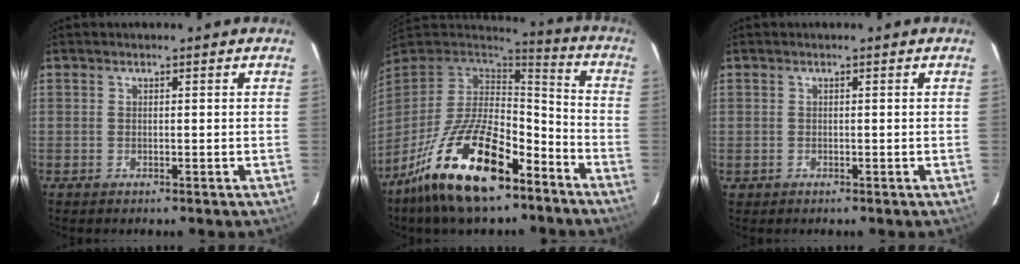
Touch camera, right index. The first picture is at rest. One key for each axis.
{"total": 22.1, "fx": -13.2, "fy": 9.3, "fz": 15.1, "tx": -0.297, "ty": -0.015, "tz": -0.225}
{"total": 0.9, "fx": -0.3, "fy": 0.9, "fz": 0.0, "tx": 0.000, "ty": 0.002, "tz": -0.002}